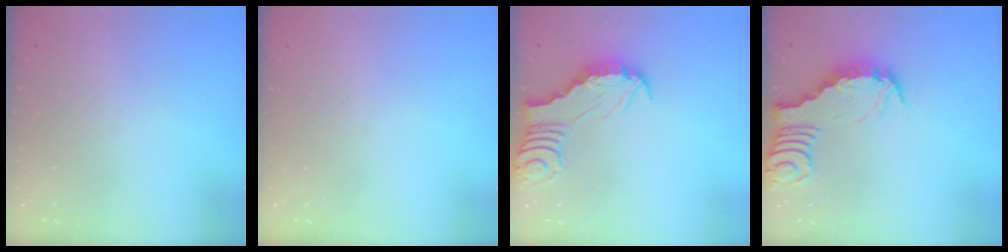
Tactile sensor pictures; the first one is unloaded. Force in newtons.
{"total": 0.0}
{"total": 2.5, "press": 2.5, "slide": 0.2}
{"total": 3.0, "press": 3.0, "slide": 0.3}